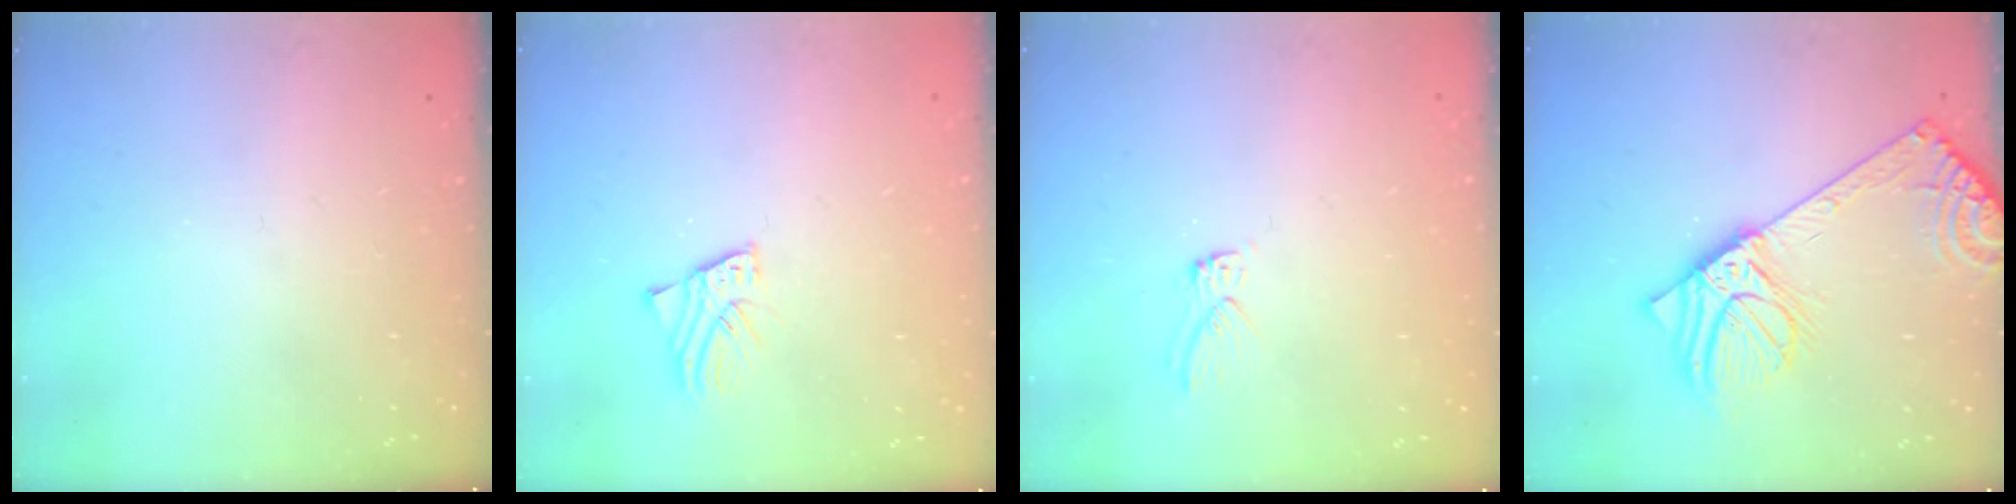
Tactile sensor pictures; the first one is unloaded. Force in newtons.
{"total": 1.9, "press": 1.9, "slide": 0.1}
{"total": 4.1, "press": 4.1, "slide": 0.4}
{"total": 16.5, "press": 16.1, "slide": 3.6}